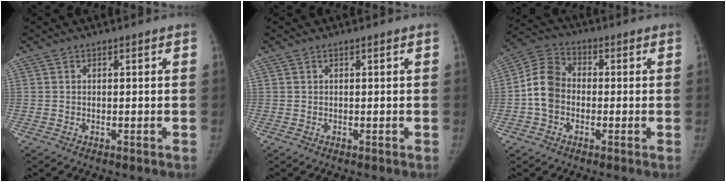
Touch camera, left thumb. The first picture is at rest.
{"total": 0.0}
{"total": 8.5, "force": [-1.2, 6.7, 5.0], "torque": [-0.090, 0.028, -0.038]}